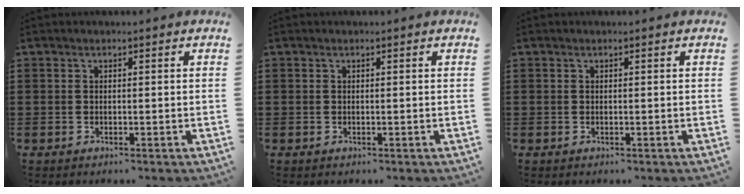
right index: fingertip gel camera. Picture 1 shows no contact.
{"total": 0.0}
{"total": 0.0}